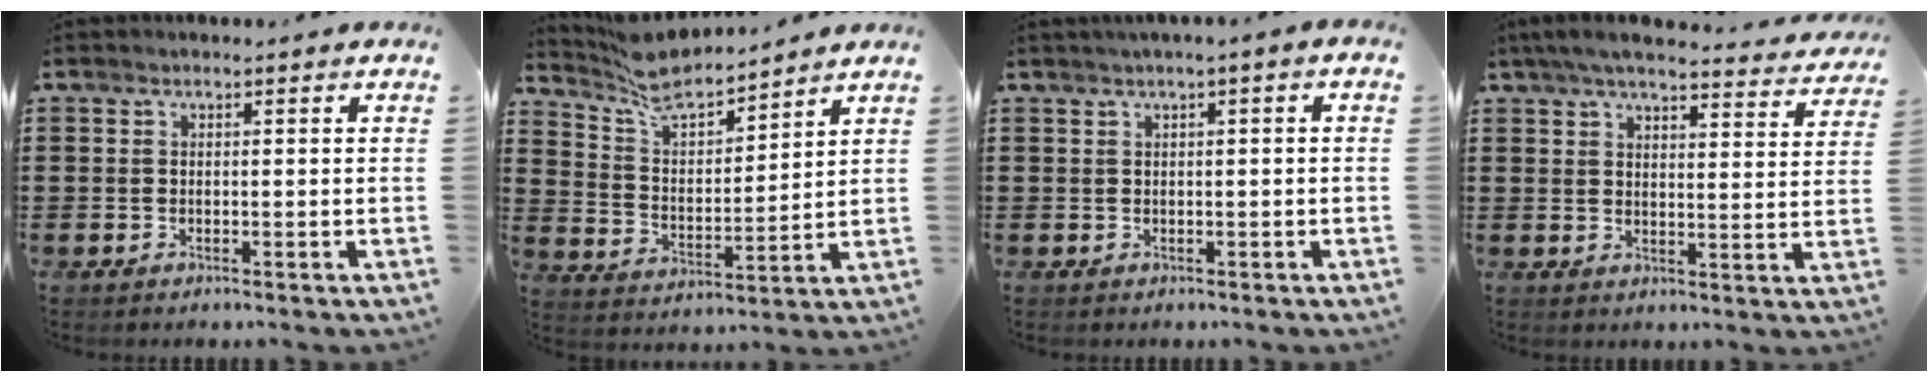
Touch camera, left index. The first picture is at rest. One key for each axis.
{"total": 6.8, "fx": 6.5, "fy": 0.8, "fz": 1.9, "tx": -0.068, "ty": -0.039, "tz": 0.115}
{"total": 0.9, "fx": -0.2, "fy": 0.3, "fz": 0.9, "tx": -0.016, "ty": -0.001, "tz": -0.006}
{"total": 5.3, "fx": 4.8, "fy": 0.6, "fz": 2.3, "tx": -0.062, "ty": -0.020, "tz": 0.084}